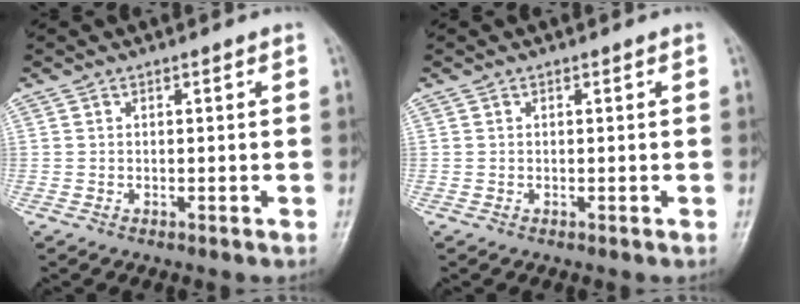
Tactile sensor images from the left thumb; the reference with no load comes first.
{"total": 0.0}